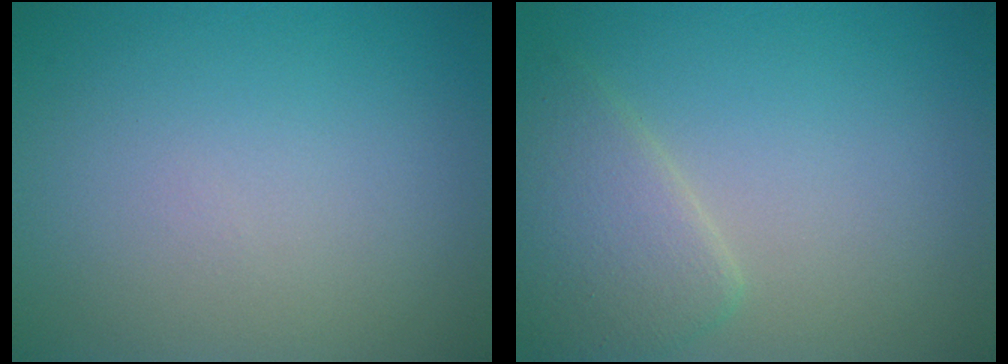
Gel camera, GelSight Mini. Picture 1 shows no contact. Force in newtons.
{"total": 3.5, "press": 3.5, "slide": 0.1}